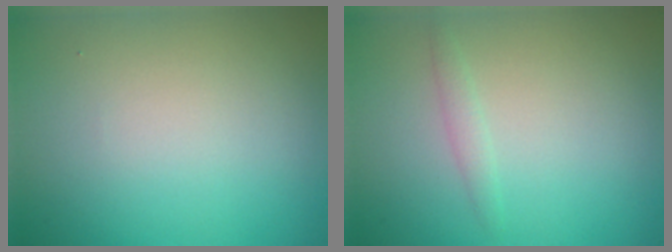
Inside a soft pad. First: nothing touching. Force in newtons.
{"total": 1.0, "press": 1.0, "slide": 0.1}